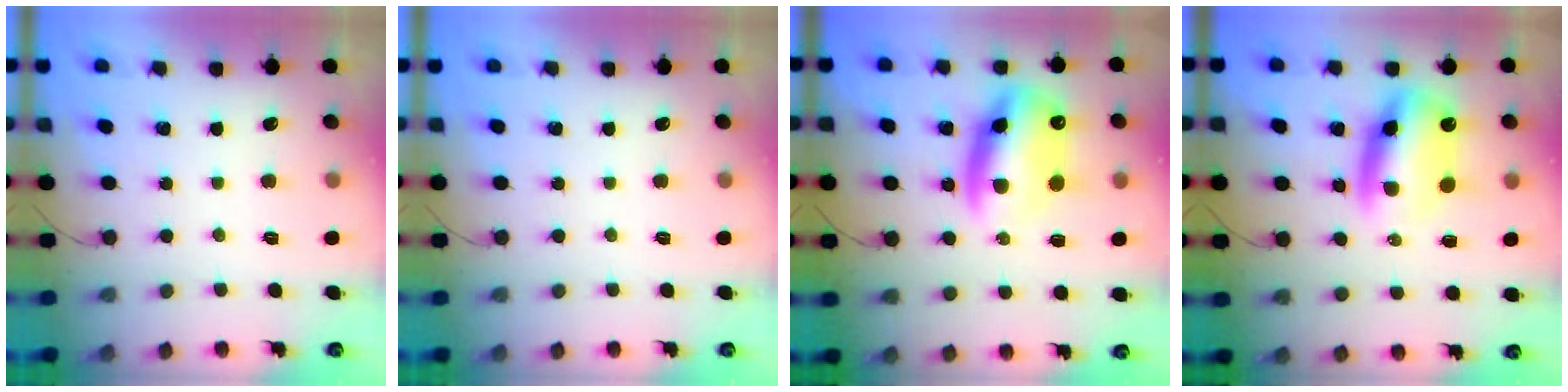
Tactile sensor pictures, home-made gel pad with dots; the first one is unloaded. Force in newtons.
{"total": 0.0}
{"total": 14.6, "press": 14.2, "slide": 3.6}
{"total": 11.3, "press": 11.0, "slide": 2.7}